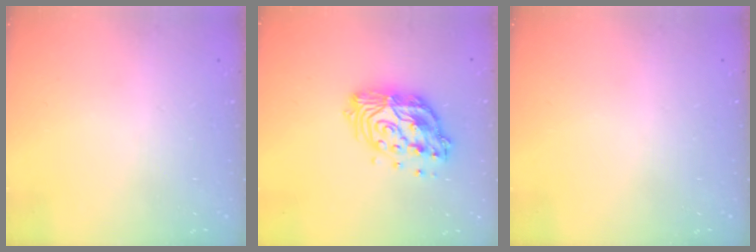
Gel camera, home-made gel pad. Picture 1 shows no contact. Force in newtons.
{"total": 15.0, "press": 14.9, "slide": 1.3}
{"total": 0.0}